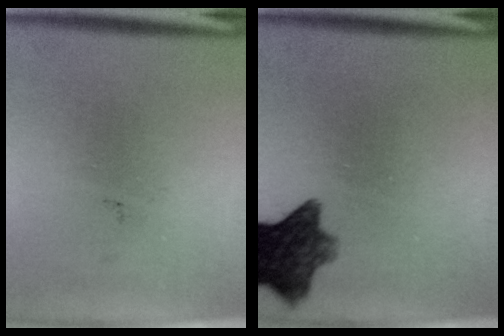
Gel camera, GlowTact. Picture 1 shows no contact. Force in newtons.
{"total": 9.4}